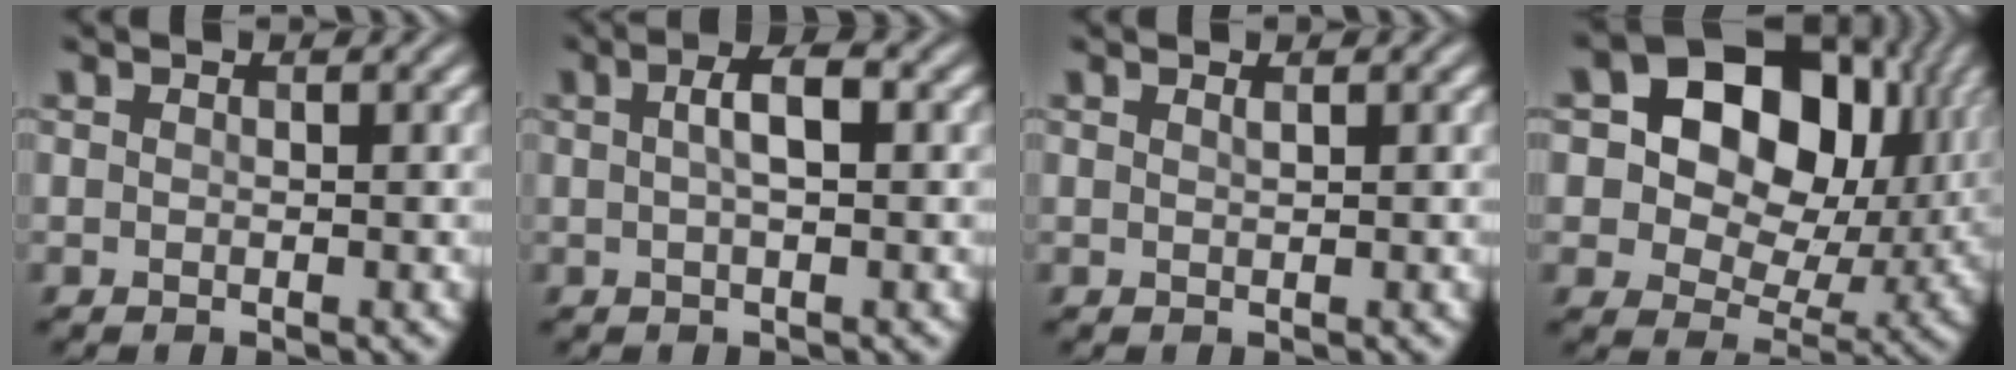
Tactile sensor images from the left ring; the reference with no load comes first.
{"total": 2.7, "force": [0.4, 0.7, 2.6], "torque": [-0.047, 0.008, 0.005]}
{"total": 0.5, "force": [0.3, 0.1, 0.4], "torque": [-0.003, 0.000, 0.005]}
{"total": 14.4, "force": [4.0, 10.0, 9.5], "torque": [-0.144, 0.021, 0.065]}